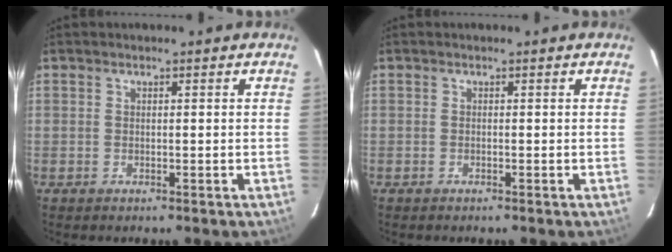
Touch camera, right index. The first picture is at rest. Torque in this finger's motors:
{"motor_torque": [0.00, 0.00, 0.00, 0.00]}